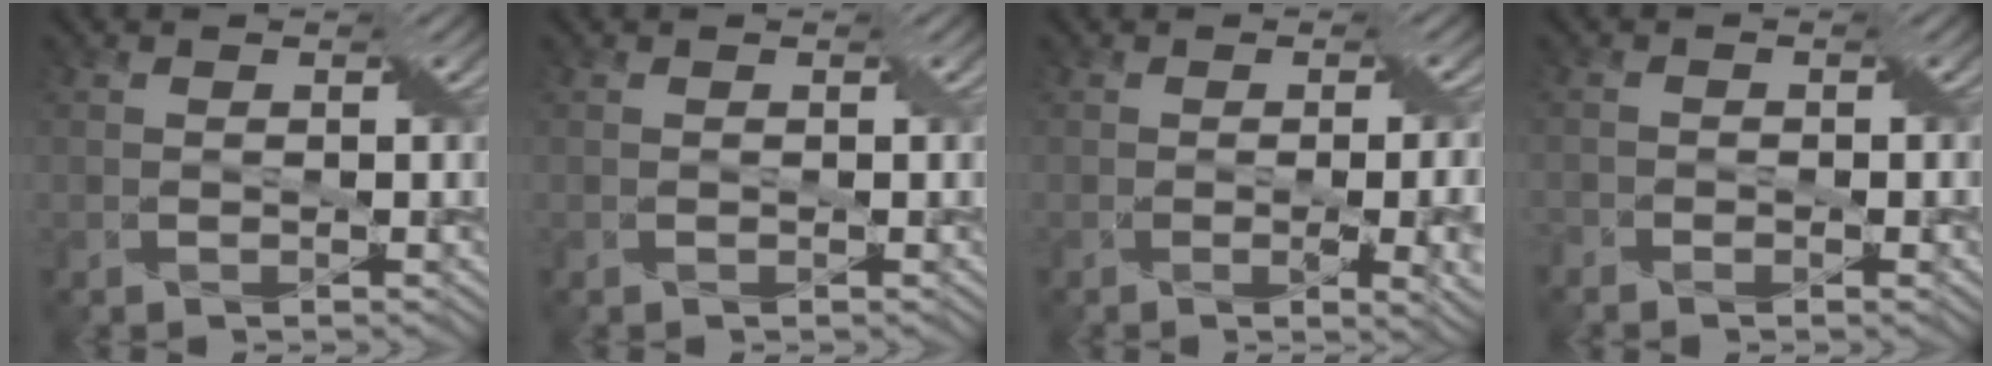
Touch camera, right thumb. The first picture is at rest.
{"total": 0.0}
{"total": 7.2, "force": [-1.2, 2.6, 6.7], "torque": [-0.075, -0.004, -0.007]}
{"total": 2.6, "force": [-1.9, 1.0, 1.6], "torque": [-0.027, -0.005, -0.035]}